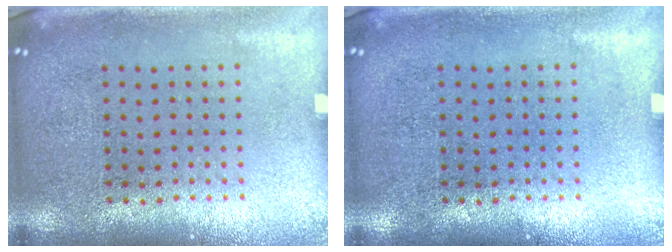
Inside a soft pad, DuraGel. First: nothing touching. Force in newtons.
{"total": 0.0}